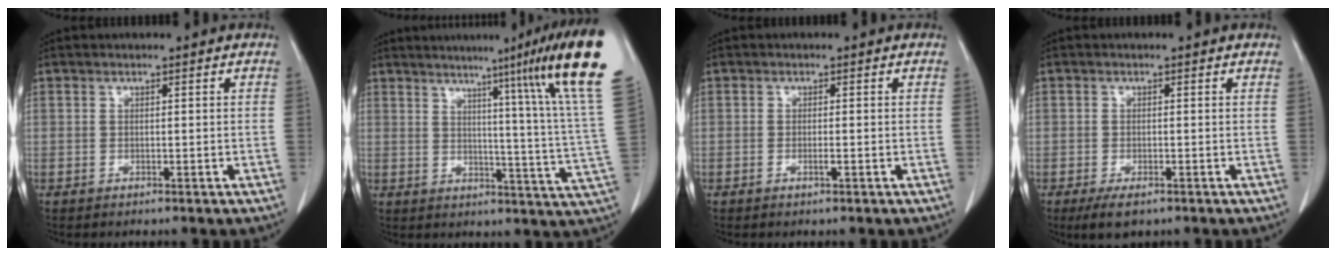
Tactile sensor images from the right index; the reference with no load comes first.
{"total": 19.4, "force": [11.8, -3.0, 15.1], "torque": [-0.193, -0.057, 0.124]}
{"total": 0.9, "force": [-0.3, 0.0, 0.8], "torque": [-0.016, 0.001, -0.004]}
{"total": 3.2, "force": [-1.7, 1.6, 2.1], "torque": [-0.042, -0.004, -0.023]}